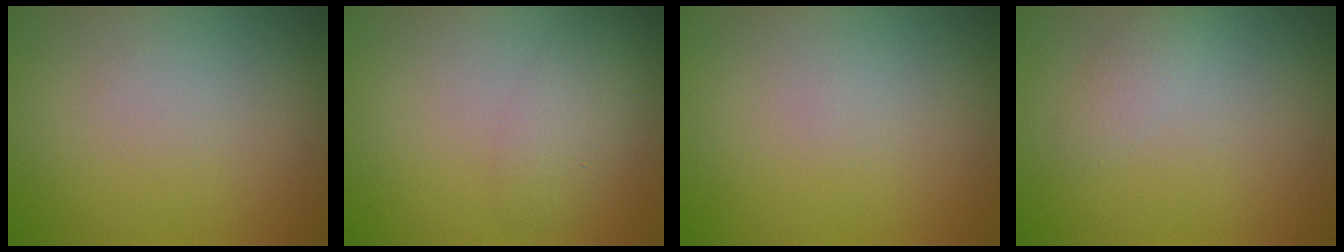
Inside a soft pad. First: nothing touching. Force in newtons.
{"total": 2.5, "press": 2.5, "slide": 0.1}
{"total": 0.0}
{"total": 1.2, "press": 1.2, "slide": 0.0}